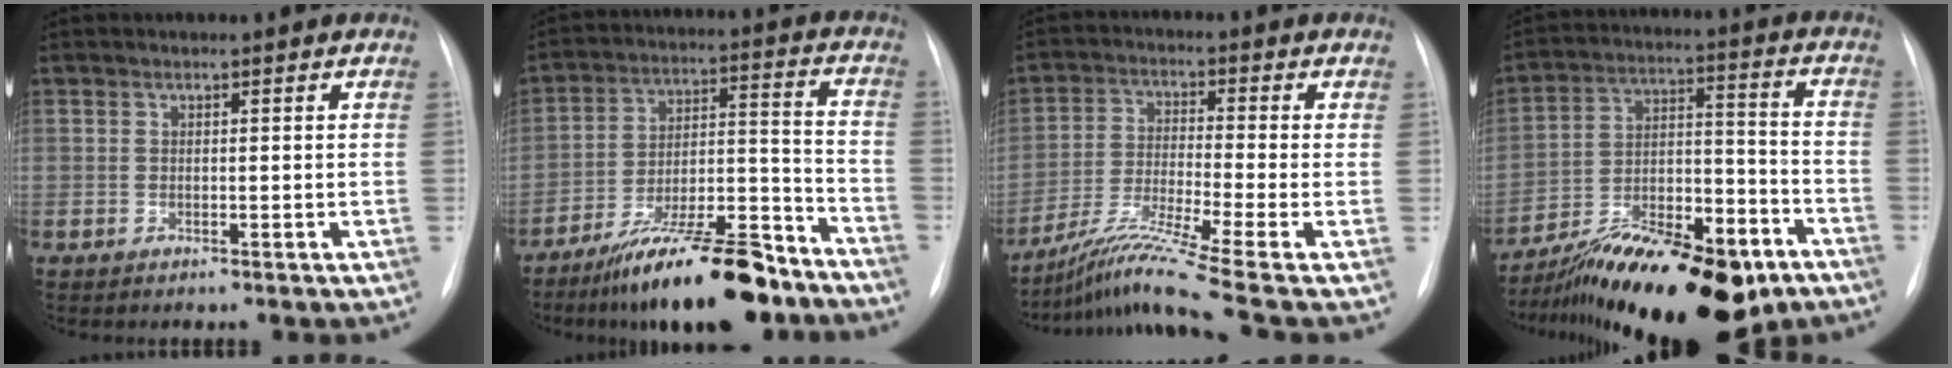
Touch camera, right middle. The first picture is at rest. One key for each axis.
{"total": 17.6, "fx": -13.7, "fy": 3.4, "fz": 10.5, "tx": -0.147, "ty": 0.026, "tz": -0.226}
{"total": 11.0, "fx": -8.1, "fy": -2.7, "fz": 7.0, "tx": -0.135, "ty": -0.026, "tz": -0.144}
{"total": 21.3, "fx": -15.5, "fy": 6.0, "fz": 13.3, "tx": -0.181, "ty": 0.020, "tz": -0.253}